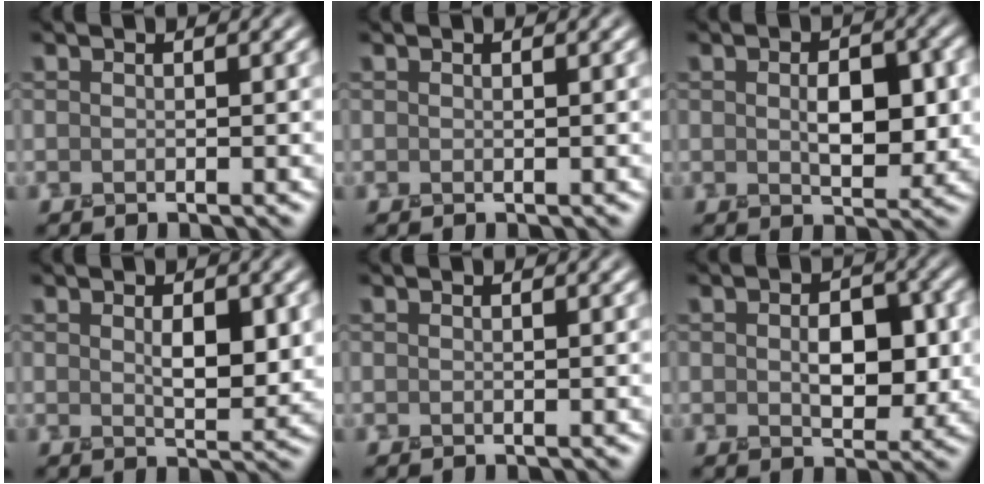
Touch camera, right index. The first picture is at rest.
{"total": 0.0}
{"total": 3.8, "force": [0.3, 2.0, 3.3], "torque": [-0.057, 0.006, 0.014]}
{"total": 2.6, "force": [0.7, 1.0, 2.3], "torque": [-0.045, 0.003, 0.021]}
{"total": 0.0}
{"total": 3.8, "force": [0.2, 2.3, 3.0], "torque": [-0.049, 0.005, 0.012]}